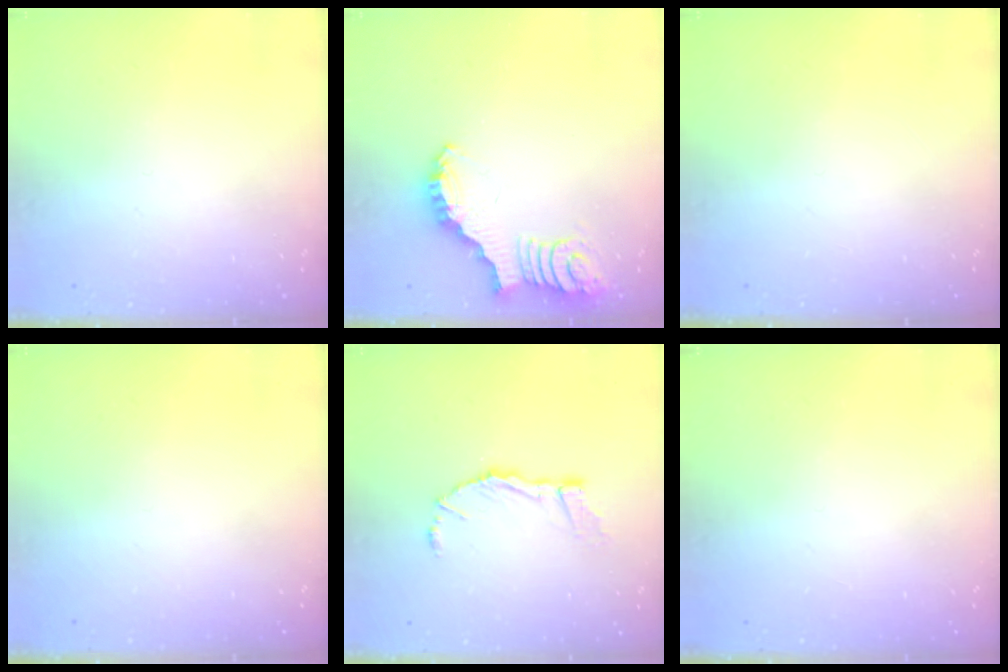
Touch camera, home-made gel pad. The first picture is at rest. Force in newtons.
{"total": 2.6, "press": 2.6, "slide": 0.5}
{"total": 0.0}
{"total": 0.0}
{"total": 8.9, "press": 8.8, "slide": 1.0}
{"total": 1.5, "press": 1.5, "slide": 0.1}